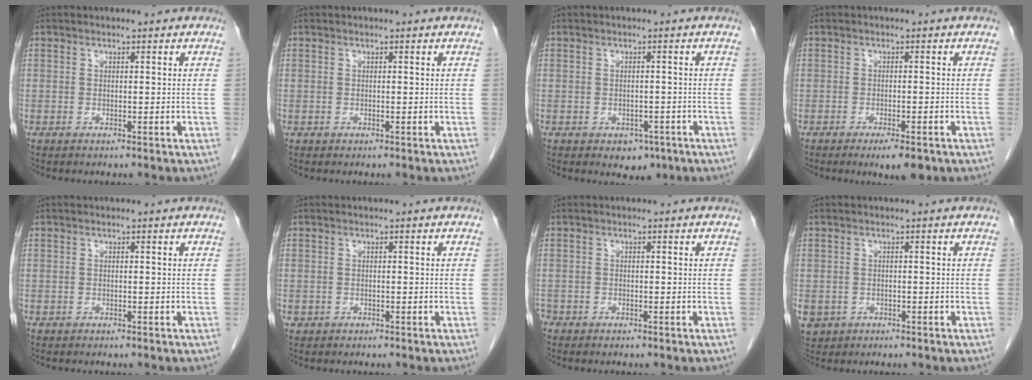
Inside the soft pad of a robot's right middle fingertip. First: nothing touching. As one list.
[{"total": 0.0}, {"total": 3.0, "force": [-1.7, 2.0, 1.5], "torque": [-0.014, 0.001, -0.011]}, {"total": 4.1, "force": [-2.5, 0.9, 3.0], "torque": [-0.044, -0.008, -0.031]}, {"total": 0.0}, {"total": 0.7, "force": [-0.3, 0.6, 0.1], "torque": [-0.005, 0.003, -0.003]}, {"total": 1.5, "force": [-1.1, 1.0, 0.3], "torque": [-0.013, 0.000, -0.021]}, {"total": 5.2, "force": [-2.3, 4.5, 1.4], "torque": [-0.038, -0.001, -0.032]}]